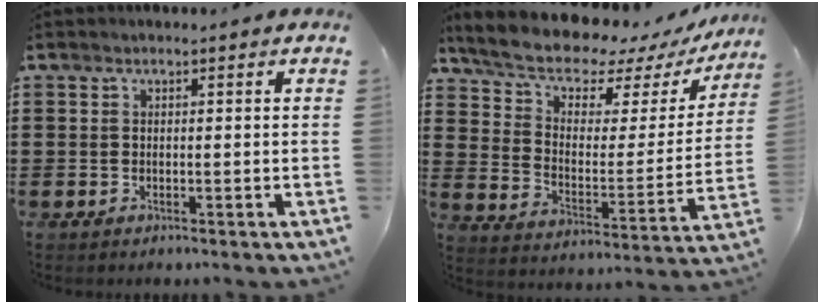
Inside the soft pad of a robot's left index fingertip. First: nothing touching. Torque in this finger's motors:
{"motor_torque": [2.14, 0.00, 1.05, 0.21]}